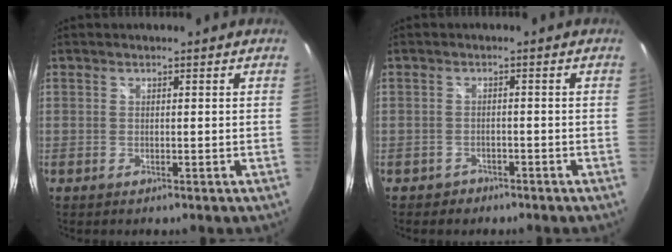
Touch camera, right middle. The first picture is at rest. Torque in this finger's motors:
{"motor_torque": [-0.41, -0.04, 0.05, -0.01]}